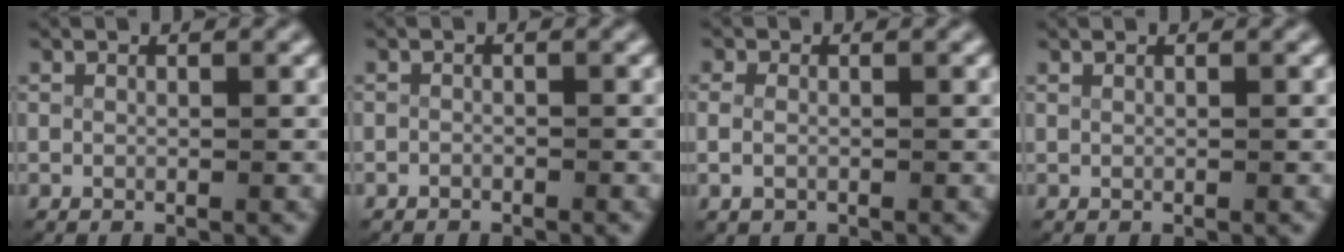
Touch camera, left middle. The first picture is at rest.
{"total": 0.7, "force": [-0.7, 0.0, -0.1], "torque": [-0.006, -0.012, -0.006]}
{"total": 1.8, "force": [-0.4, 1.3, 1.2], "torque": [-0.038, -0.010, 0.001]}
{"total": 0.0}